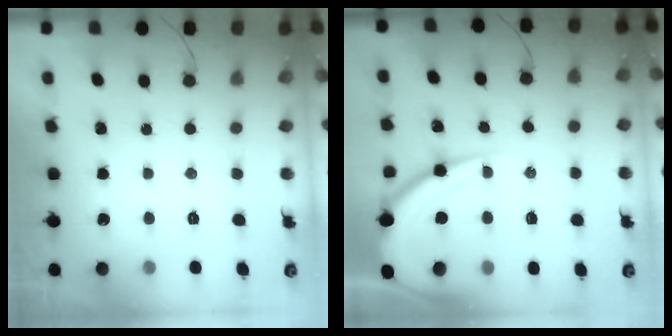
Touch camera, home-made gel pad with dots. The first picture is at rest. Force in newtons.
{"total": 16.0, "press": 15.9, "slide": 1.9}